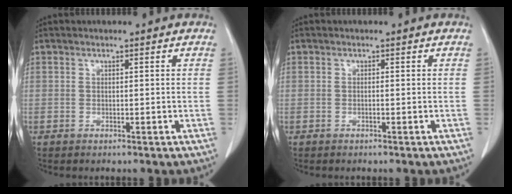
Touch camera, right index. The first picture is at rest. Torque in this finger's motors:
{"motor_torque": [0.06, -0.09, 0.03, 0.01]}